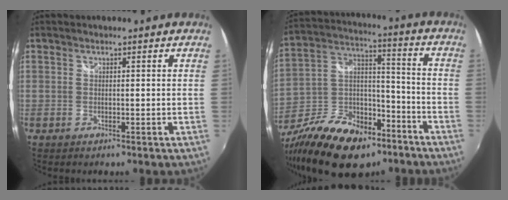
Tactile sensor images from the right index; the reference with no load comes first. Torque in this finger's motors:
{"motor_torque": [1.08, -1.06, 0.33, 0.16]}